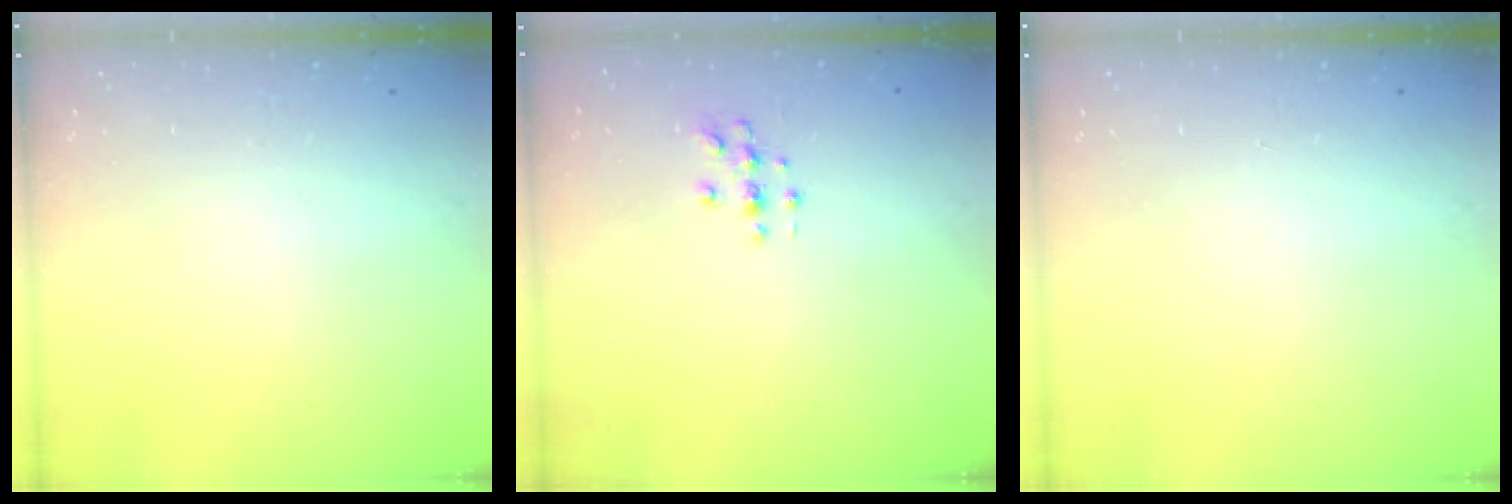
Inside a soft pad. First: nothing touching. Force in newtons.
{"total": 3.0, "press": 3.0, "slide": 0.3}
{"total": 0.0}